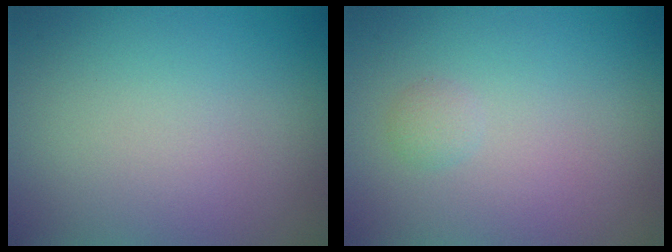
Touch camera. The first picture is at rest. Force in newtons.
{"total": 0.8, "press": 0.8, "slide": 0.1}